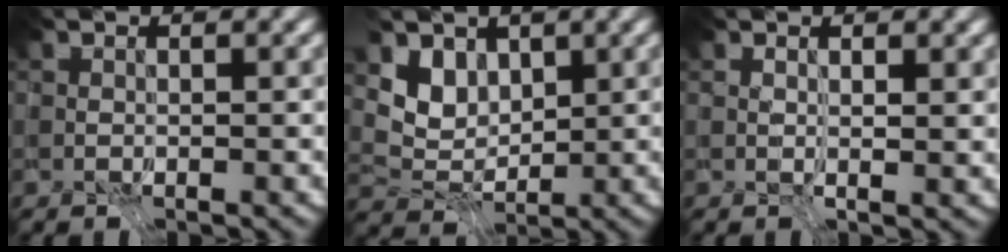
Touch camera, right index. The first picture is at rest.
{"total": 1.8, "force": [1.0, 1.1, 1.1], "torque": [-0.023, -0.003, 0.020]}
{"total": 1.6, "force": [1.0, 0.7, 1.1], "torque": [-0.018, -0.002, 0.021]}